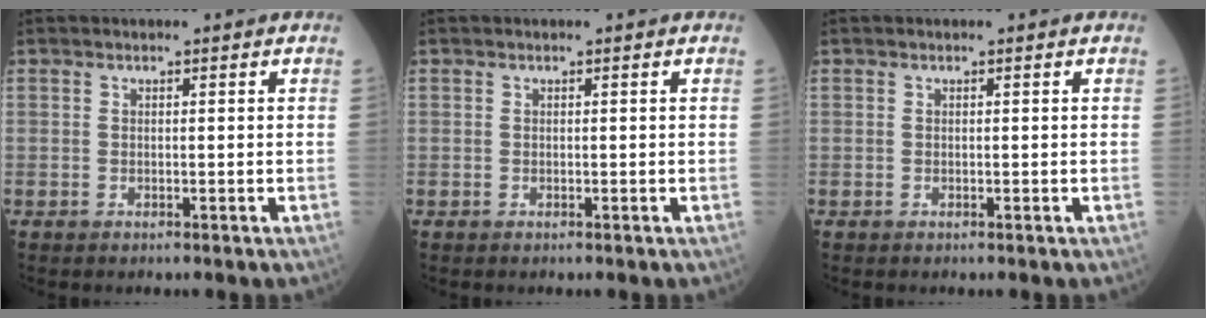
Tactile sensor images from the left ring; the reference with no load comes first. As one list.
[{"total": 0.0}, {"total": 0.0}]